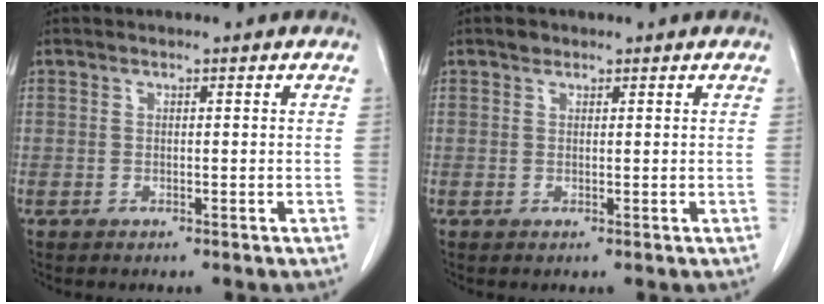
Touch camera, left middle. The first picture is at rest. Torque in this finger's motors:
{"motor_torque": [0.05, -0.04, -0.01, 0.00]}